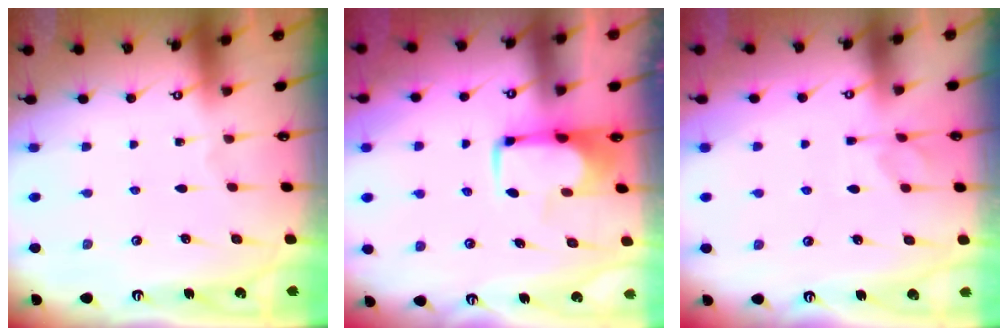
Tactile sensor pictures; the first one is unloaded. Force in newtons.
{"total": 1.7, "press": 1.6, "slide": 0.5}
{"total": 2.3, "press": 2.0, "slide": 1.2}